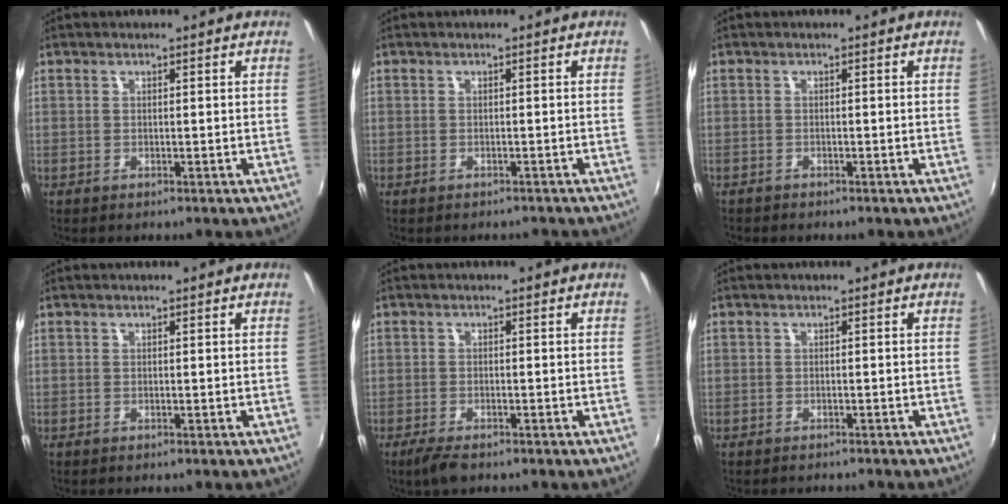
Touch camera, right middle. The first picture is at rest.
{"total": 2.2, "force": [-1.9, 0.7, 0.6], "torque": [-0.009, -0.005, -0.022]}
{"total": 0.9, "force": [-0.8, 0.4, 0.0], "torque": [-0.005, 0.000, -0.016]}
{"total": 0.0}
{"total": 3.2, "force": [-2.4, 1.0, 1.9], "torque": [-0.049, -0.010, -0.045]}
{"total": 1.2, "force": [-1.1, 0.5, 0.1], "torque": [-0.008, -0.001, -0.017]}